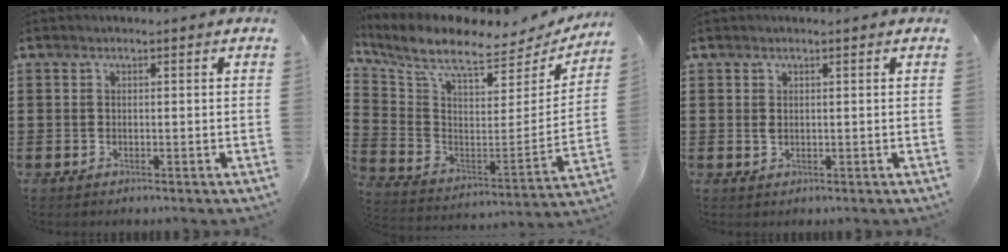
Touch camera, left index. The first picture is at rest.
{"total": 8.8, "force": [7.3, 1.7, 4.6], "torque": [-0.123, -0.057, 0.123]}
{"total": 0.8, "force": [0.3, 0.4, 0.6], "torque": [-0.014, 0.004, 0.006]}